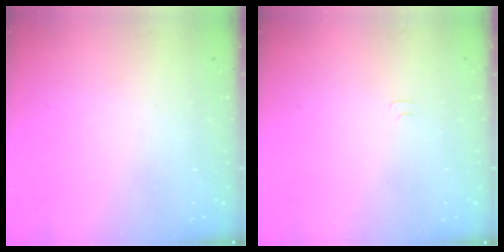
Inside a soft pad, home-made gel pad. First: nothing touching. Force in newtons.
{"total": 3.7, "press": 3.7, "slide": 0.4}